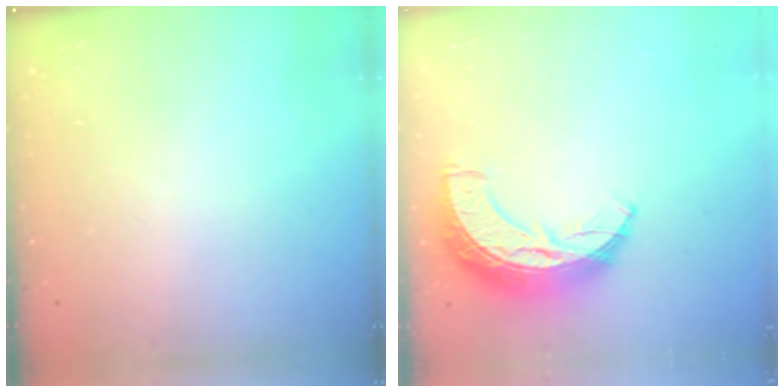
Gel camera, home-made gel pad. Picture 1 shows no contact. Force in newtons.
{"total": 14.1, "press": 14.1, "slide": 0.6}